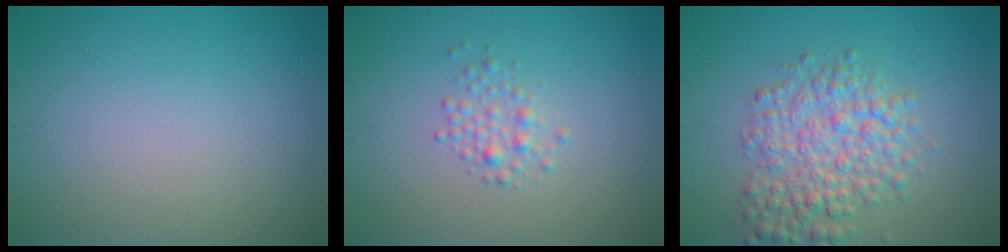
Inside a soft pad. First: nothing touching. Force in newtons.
{"total": 1.6, "press": 1.6, "slide": 0.0}
{"total": 5.2, "press": 5.2, "slide": 0.2}